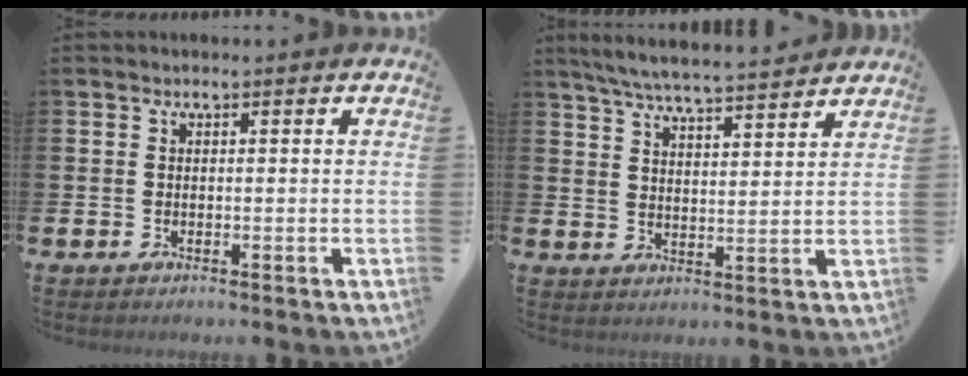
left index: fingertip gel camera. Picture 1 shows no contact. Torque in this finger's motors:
{"motor_torque": [0.69, -1.45, 0.57, 0.09]}